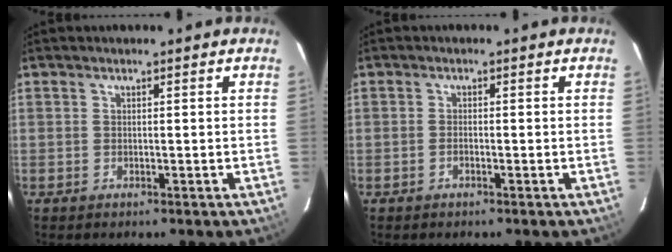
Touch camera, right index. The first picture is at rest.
{"total": 1.0, "force": [-0.6, 0.4, 0.6], "torque": [-0.014, 0.002, -0.012]}